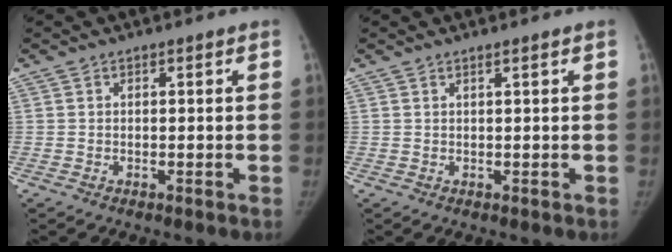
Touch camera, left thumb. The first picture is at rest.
{"total": 0.6, "force": [0.4, -0.2, 0.4], "torque": [-0.017, -0.005, 0.012]}